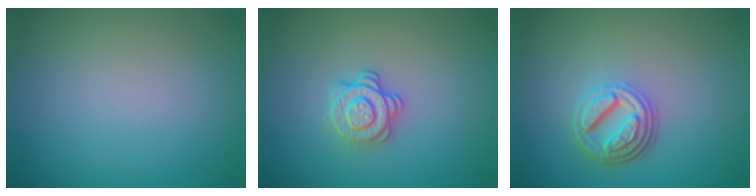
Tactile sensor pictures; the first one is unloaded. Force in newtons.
{"total": 2.9, "press": 2.5, "slide": 1.3}
{"total": 4.6, "press": 3.4, "slide": 3.0}